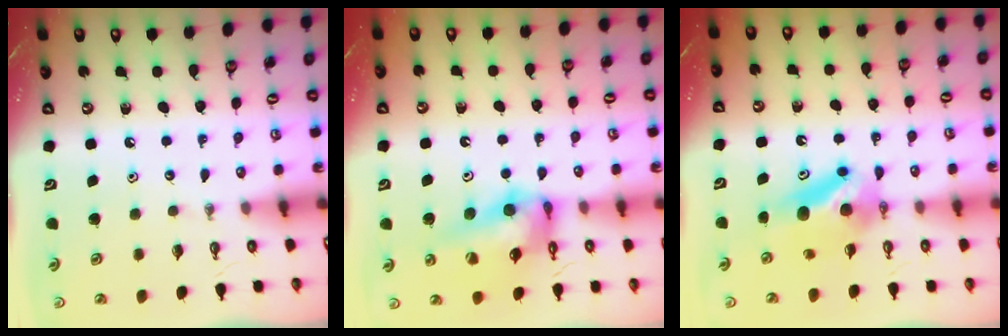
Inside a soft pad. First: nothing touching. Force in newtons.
{"total": 13.4, "press": 13.3, "slide": 1.2}
{"total": 8.3, "press": 5.9, "slide": 5.8}